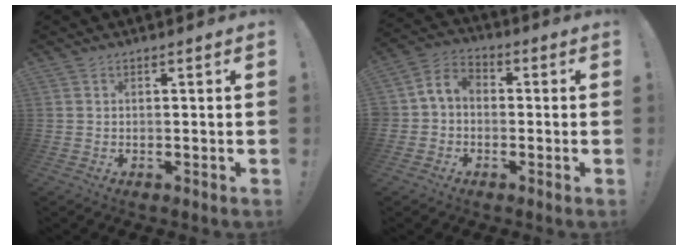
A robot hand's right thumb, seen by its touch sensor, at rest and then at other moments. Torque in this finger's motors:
{"motor_torque": [0.67, 0.72, -0.07, 0.14, 0.09]}